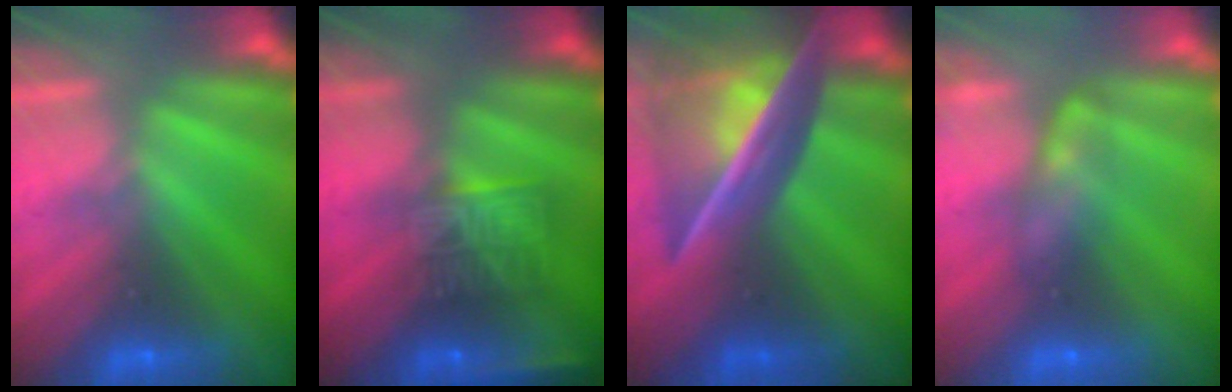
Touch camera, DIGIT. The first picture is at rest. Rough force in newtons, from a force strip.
{"total": 8.1}
{"total": 7.8}
{"total": 2.4}